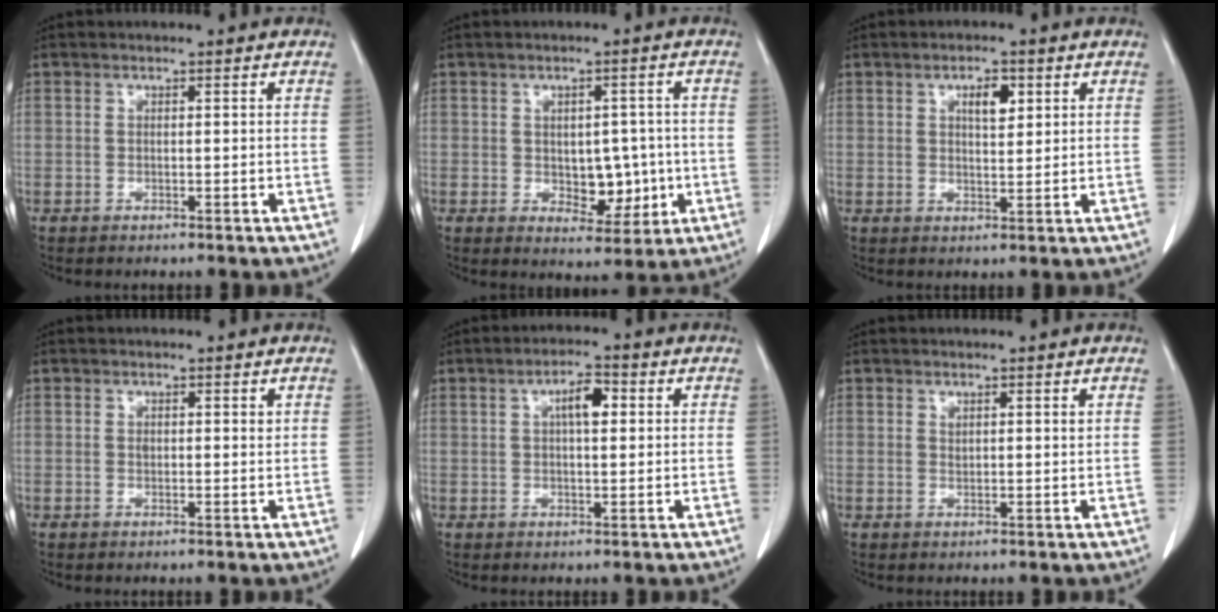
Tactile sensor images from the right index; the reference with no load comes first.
{"total": 6.4, "force": [-0.8, 3.9, 5.1], "torque": [-0.056, 0.006, 0.001]}
{"total": 3.7, "force": [1.6, 1.4, 3.0], "torque": [-0.048, 0.000, 0.024]}
{"total": 1.0, "force": [0.4, 0.5, 0.8], "torque": [-0.014, 0.000, 0.006]}
{"total": 4.3, "force": [1.2, 1.4, 3.9], "torque": [-0.066, 0.010, 0.017]}
{"total": 1.0, "force": [0.6, 0.2, 0.8], "torque": [-0.016, -0.003, 0.012]}